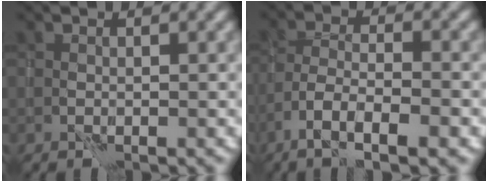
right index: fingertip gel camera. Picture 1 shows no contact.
{"total": 5.7, "force": [-3.5, 1.4, 4.2], "torque": [-0.079, 0.001, -0.063]}